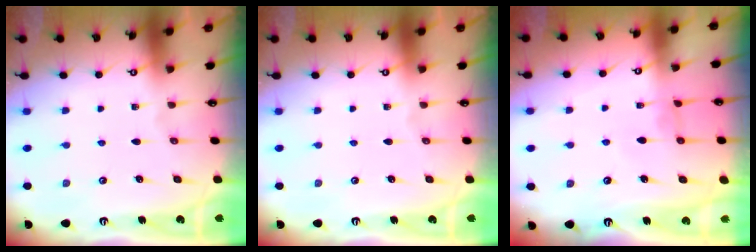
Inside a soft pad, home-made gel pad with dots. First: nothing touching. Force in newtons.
{"total": 0.0}
{"total": 0.6, "press": 0.5, "slide": 0.4}